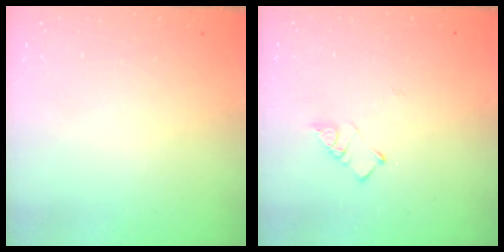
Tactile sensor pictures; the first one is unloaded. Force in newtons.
{"total": 2.9, "press": 2.9, "slide": 0.0}